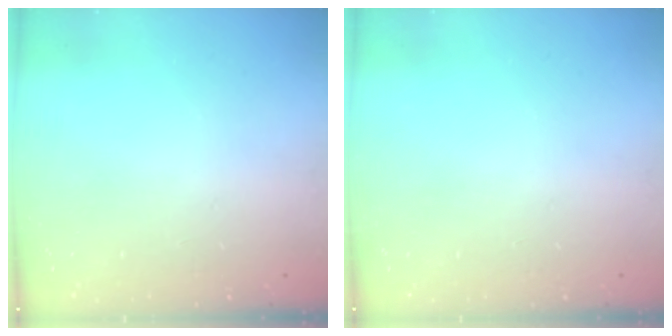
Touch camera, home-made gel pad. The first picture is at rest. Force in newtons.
{"total": 0.0}